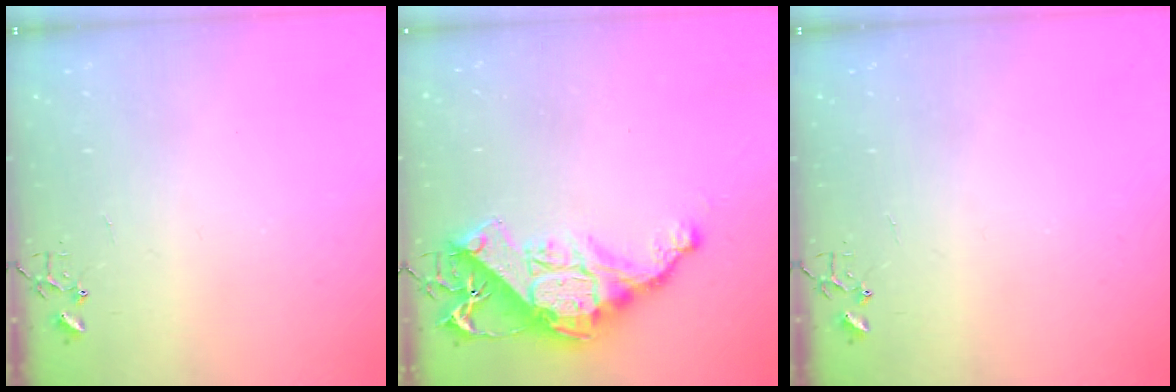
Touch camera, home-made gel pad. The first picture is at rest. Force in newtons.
{"total": 15.3, "press": 15.3, "slide": 1.4}
{"total": 0.0}